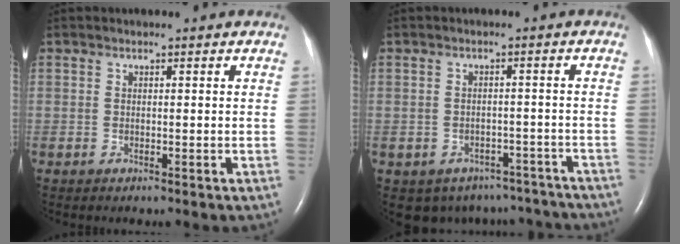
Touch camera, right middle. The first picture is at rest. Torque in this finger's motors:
{"motor_torque": [0.51, -0.67, 0.04, 0.03]}